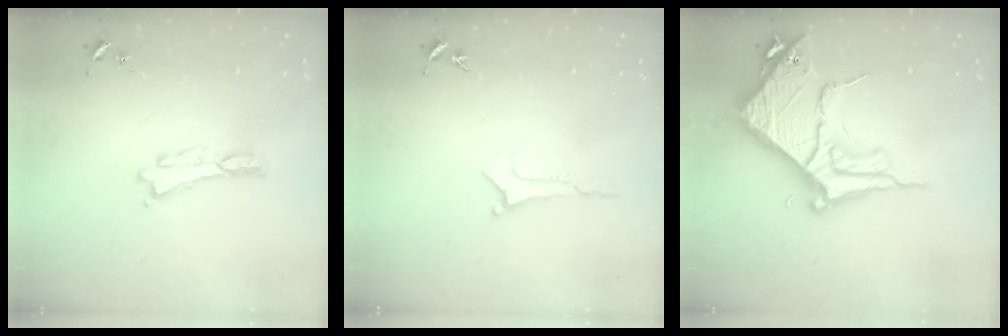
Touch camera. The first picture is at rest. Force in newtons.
{"total": 0.0}
{"total": 8.4, "press": 8.4, "slide": 0.9}